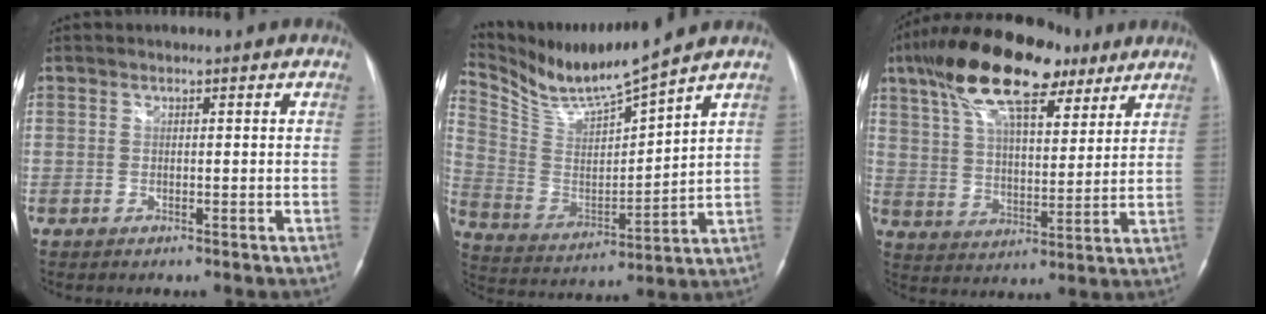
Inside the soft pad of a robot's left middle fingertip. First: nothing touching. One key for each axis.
{"total": 12.0, "fx": 11.0, "fy": -1.4, "fz": 4.5, "tx": -0.101, "ty": -0.008, "tz": 0.223}
{"total": 19.5, "fx": 12.2, "fy": 7.2, "fz": 13.4, "tx": -0.251, "ty": 0.043, "tz": 0.212}